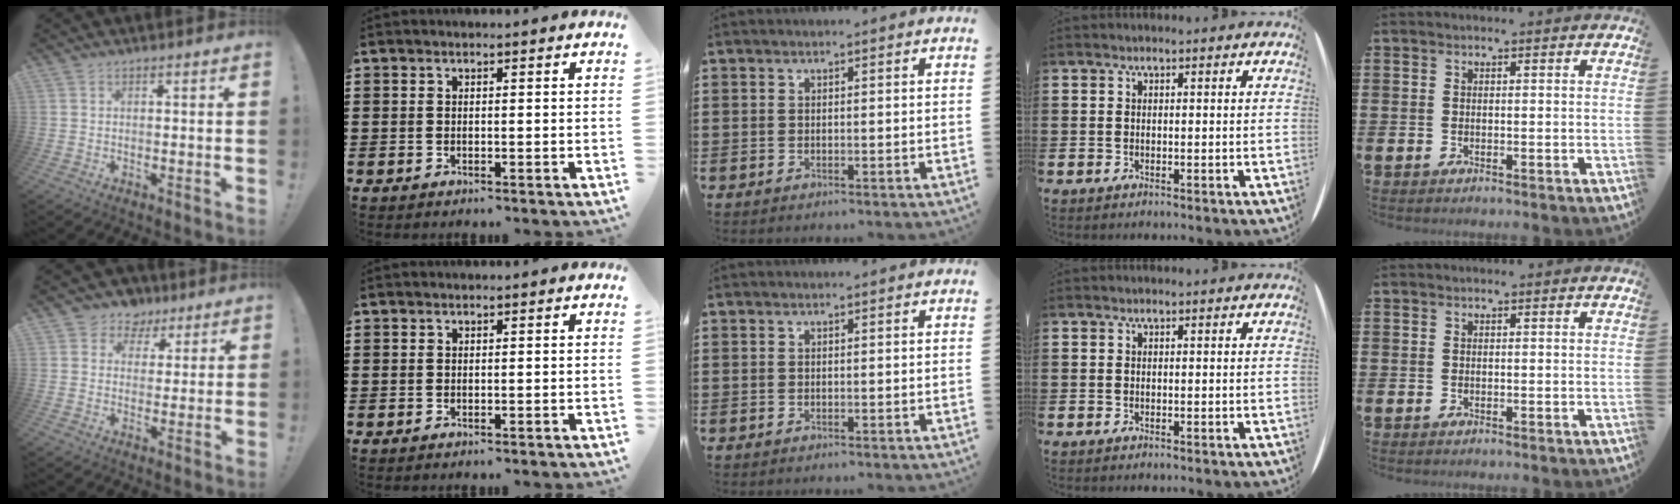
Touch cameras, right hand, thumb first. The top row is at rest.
{"thumb": {"total": 7.1, "force": [3.9, 5.8, 1.2], "torque": [-0.010, -0.022, 0.075]}}